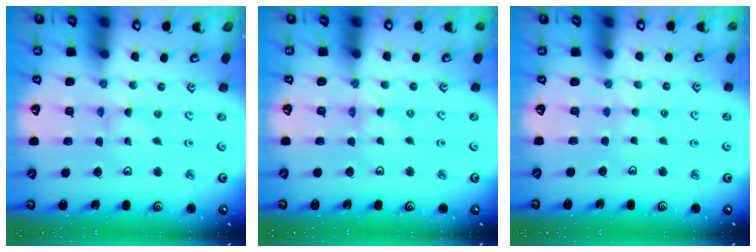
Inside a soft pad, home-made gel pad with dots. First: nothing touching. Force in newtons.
{"total": 0.0}
{"total": 2.4, "press": 2.4, "slide": 0.5}